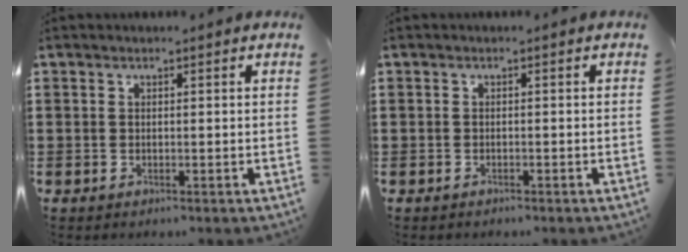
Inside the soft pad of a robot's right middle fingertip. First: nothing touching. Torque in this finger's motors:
{"motor_torque": [-1.01, 1.03, -0.40, -0.12]}